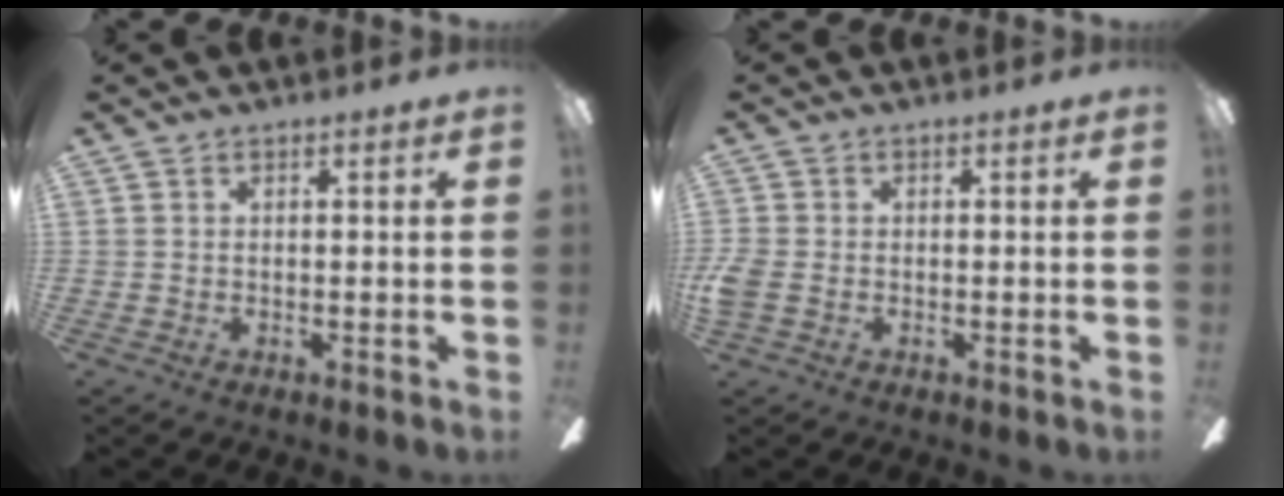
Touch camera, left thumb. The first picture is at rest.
{"total": 3.1, "force": [-0.7, 2.2, 2.0], "torque": [-0.054, -0.001, -0.017]}